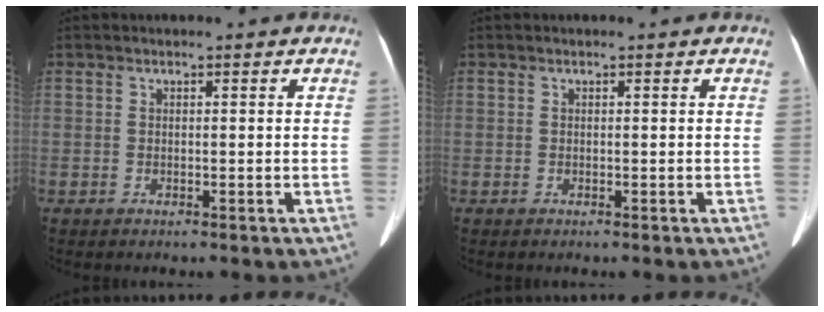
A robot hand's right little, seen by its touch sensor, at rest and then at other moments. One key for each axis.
{"total": 0.0}